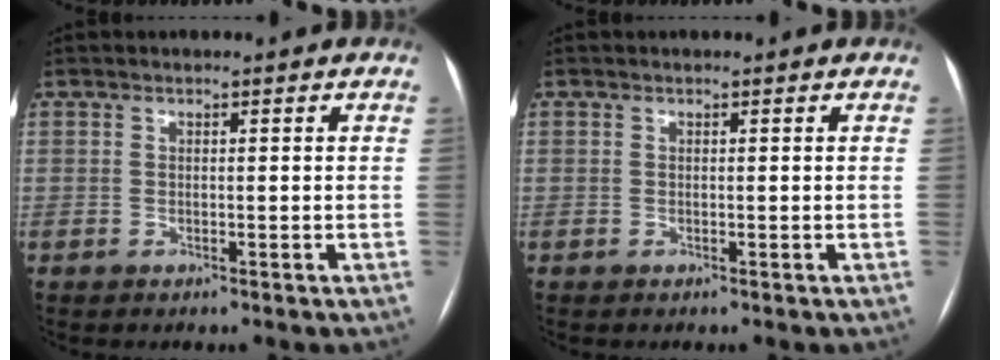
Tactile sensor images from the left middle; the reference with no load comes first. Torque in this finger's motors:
{"motor_torque": [0.07, -0.07, 0.00, 0.00]}